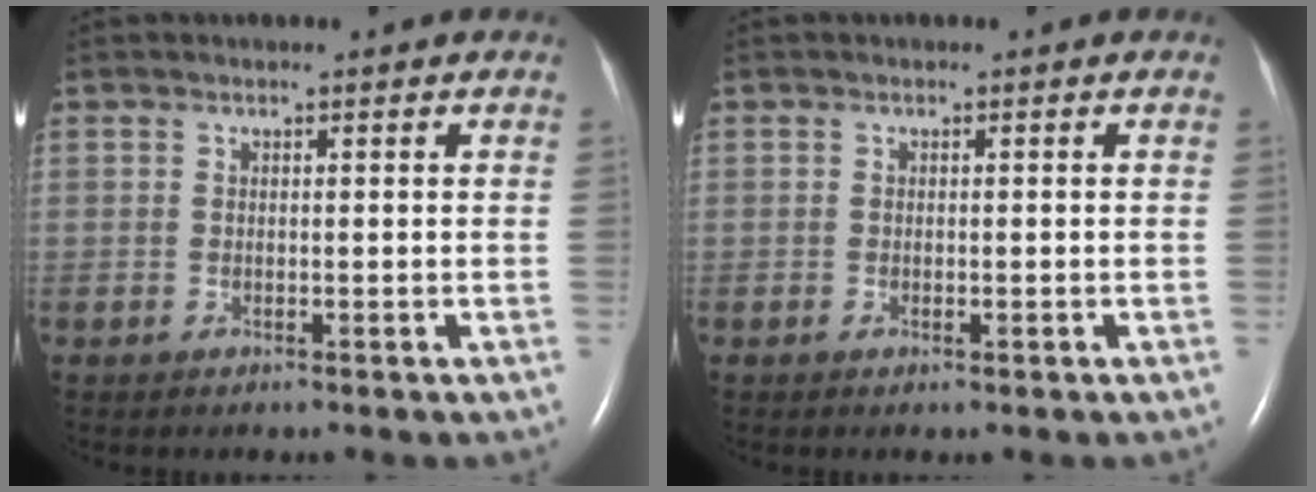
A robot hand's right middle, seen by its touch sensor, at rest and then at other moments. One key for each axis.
{"total": 0.6, "fx": -0.3, "fy": 0.2, "fz": 0.5, "tx": -0.010, "ty": -0.002, "tz": -0.002}